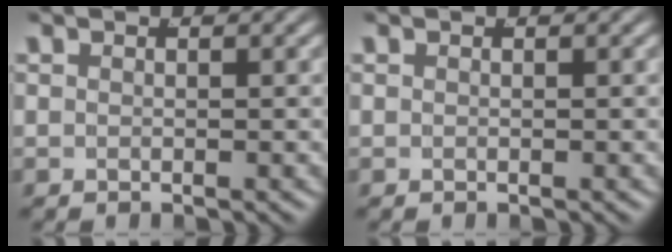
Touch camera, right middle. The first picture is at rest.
{"total": 0.0}